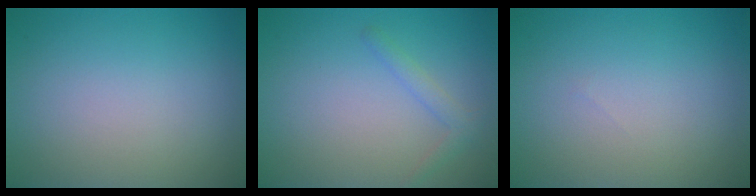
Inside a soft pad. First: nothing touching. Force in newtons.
{"total": 1.4, "press": 1.4, "slide": 0.1}
{"total": 0.0}